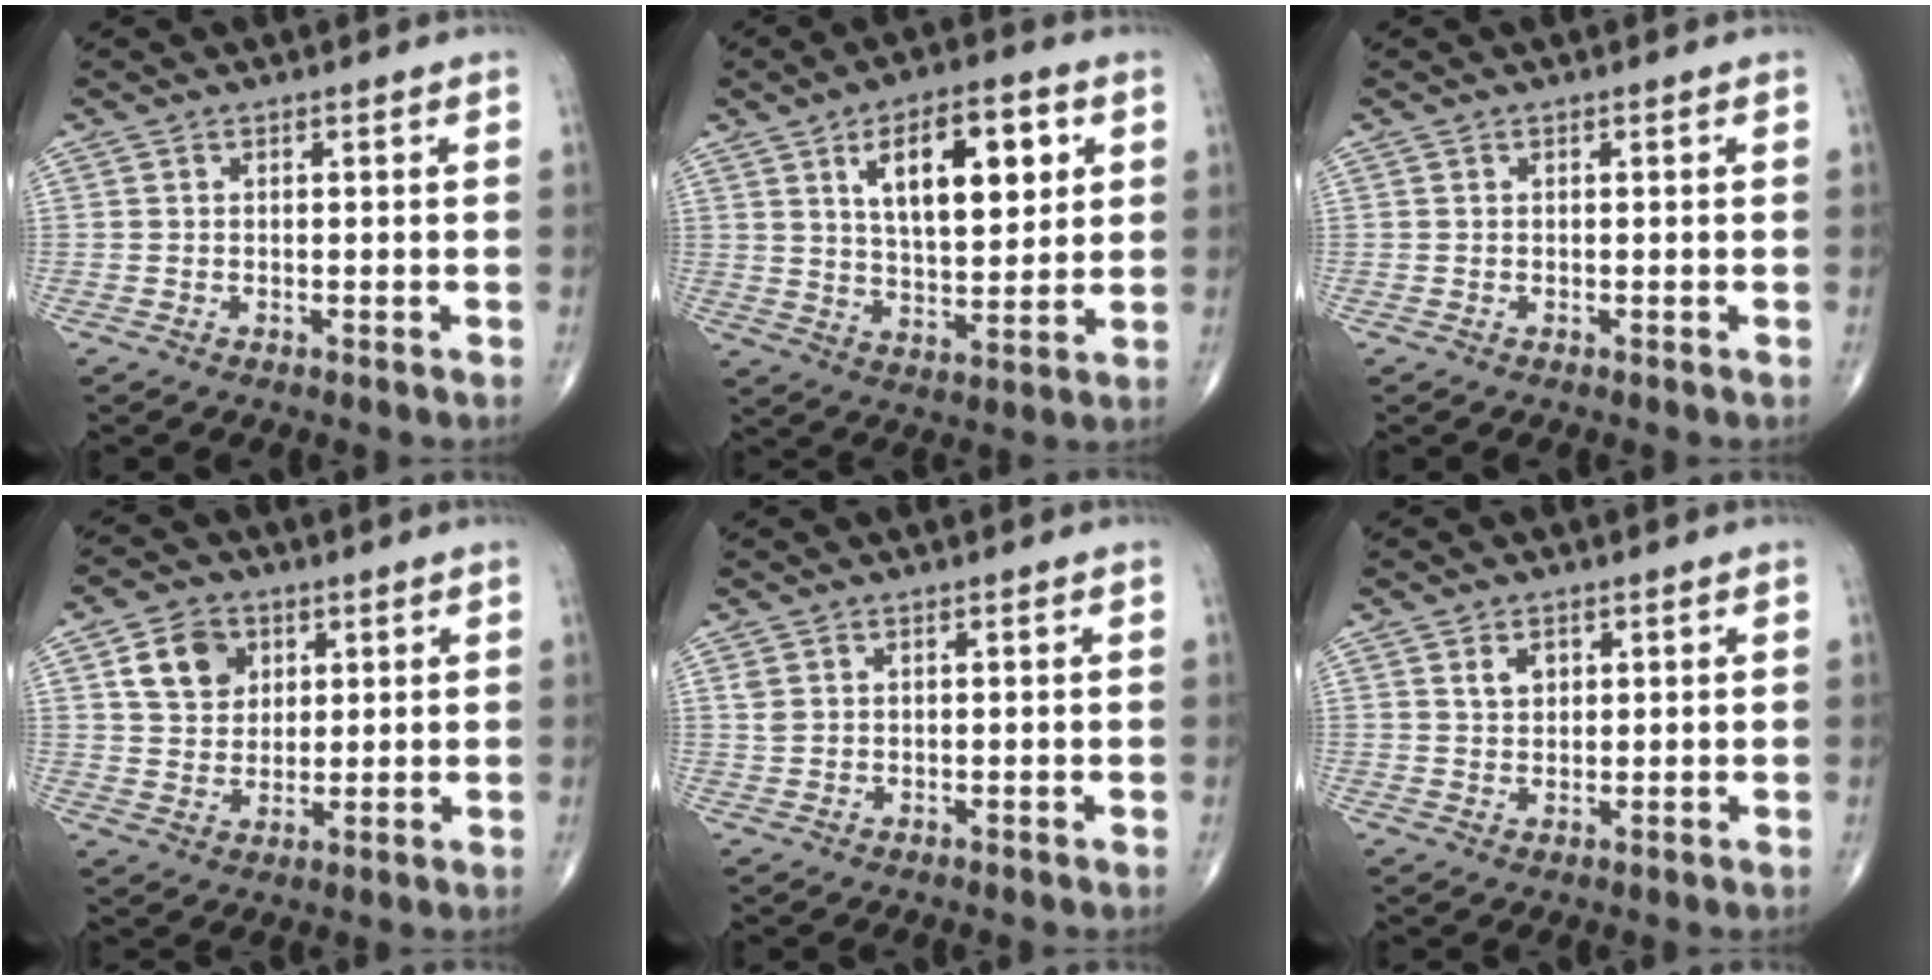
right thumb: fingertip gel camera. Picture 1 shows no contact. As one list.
[{"total": 15.3, "force": [5.4, 6.8, 12.6], "torque": [-0.167, -0.018, 0.091]}, {"total": 0.0}, {"total": 8.3, "force": [3.3, 6.5, 4.0], "torque": [-0.041, -0.010, 0.060]}, {"total": 1.3, "force": [0.7, 0.8, 0.7], "torque": [-0.014, 0.002, 0.017]}, {"total": 2.8, "force": [1.4, 1.9, 1.6], "torque": [-0.018, -0.007, 0.027]}]